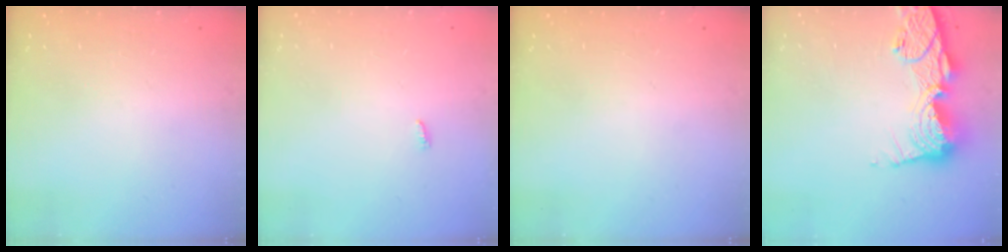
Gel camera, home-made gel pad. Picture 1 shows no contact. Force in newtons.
{"total": 2.3, "press": 2.3, "slide": 0.3}
{"total": 0.0}
{"total": 16.5, "press": 16.4, "slide": 1.6}